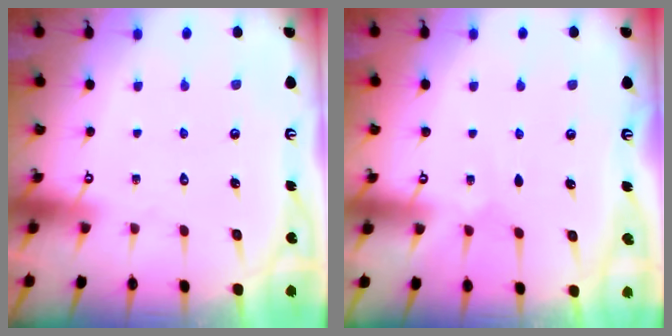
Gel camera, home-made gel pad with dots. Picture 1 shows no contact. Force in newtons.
{"total": 0.7, "press": 0.6, "slide": 0.3}